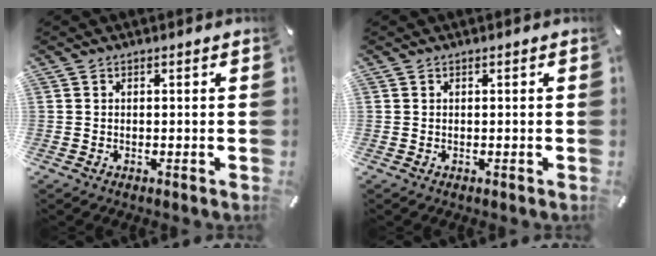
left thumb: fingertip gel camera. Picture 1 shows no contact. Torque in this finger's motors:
{"motor_torque": [-0.40, -0.30, -0.08, -0.01, 0.00]}